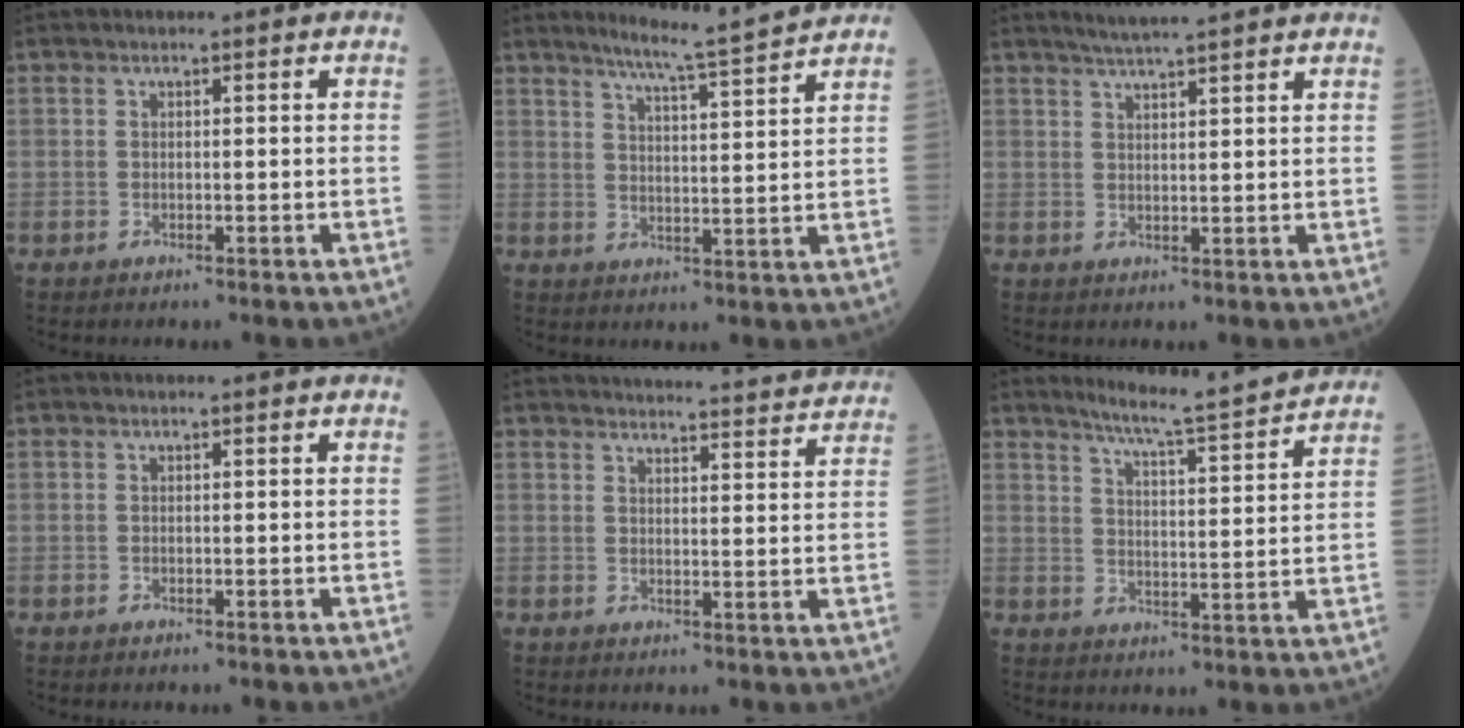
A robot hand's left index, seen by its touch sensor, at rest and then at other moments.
{"total": 9.1, "force": [8.3, -1.5, 3.4], "torque": [-0.067, -0.007, 0.121]}
{"total": 8.1, "force": [7.2, -0.4, 3.8], "torque": [-0.060, 0.023, 0.094]}
{"total": 0.0}
{"total": 22.5, "force": [21.9, 0.9, 5.1], "torque": [-0.062, -0.032, 0.259]}
{"total": 13.9, "force": [13.0, -0.8, 5.0], "torque": [-0.085, -0.024, 0.169]}